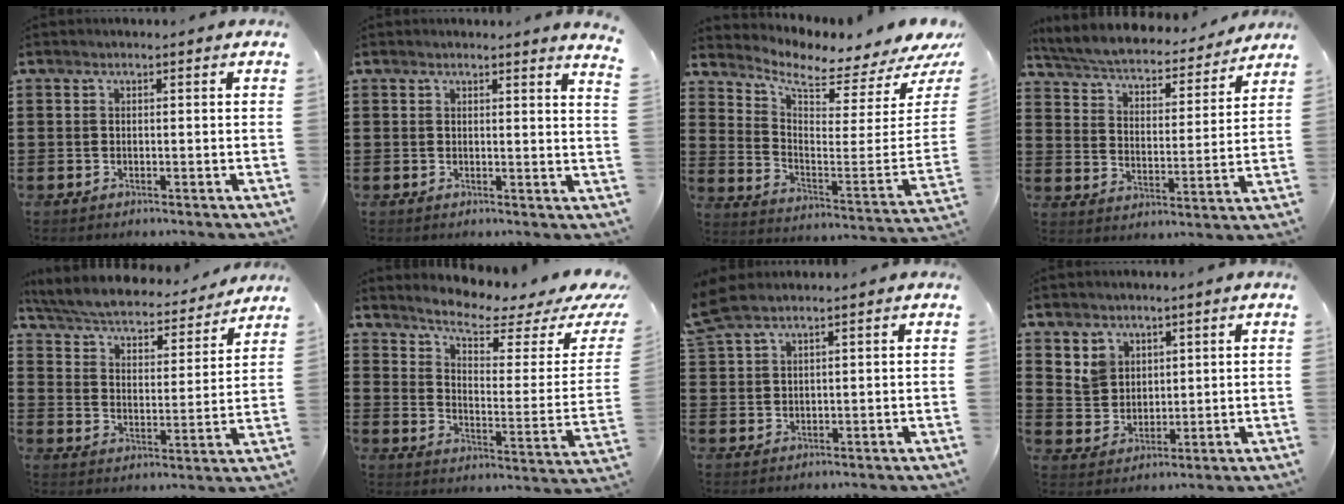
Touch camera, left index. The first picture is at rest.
{"total": 1.9, "force": [1.7, -0.5, 0.6], "torque": [-0.016, -0.006, 0.032]}
{"total": 5.2, "force": [4.3, 0.9, 2.9], "torque": [-0.074, -0.050, 0.066]}
{"total": 4.9, "force": [4.7, 0.3, 1.4], "torque": [-0.052, -0.035, 0.075]}
{"total": 5.2, "force": [5.0, 0.3, 1.7], "torque": [-0.057, -0.036, 0.080]}
{"total": 6.1, "force": [4.7, 1.3, 3.7], "torque": [-0.081, -0.035, 0.072]}
{"total": 3.5, "force": [2.8, 1.0, 1.8], "torque": [-0.044, 0.004, 0.053]}
{"total": 4.7, "force": [2.8, 3.7, 0.4], "torque": [-0.019, 0.006, 0.053]}